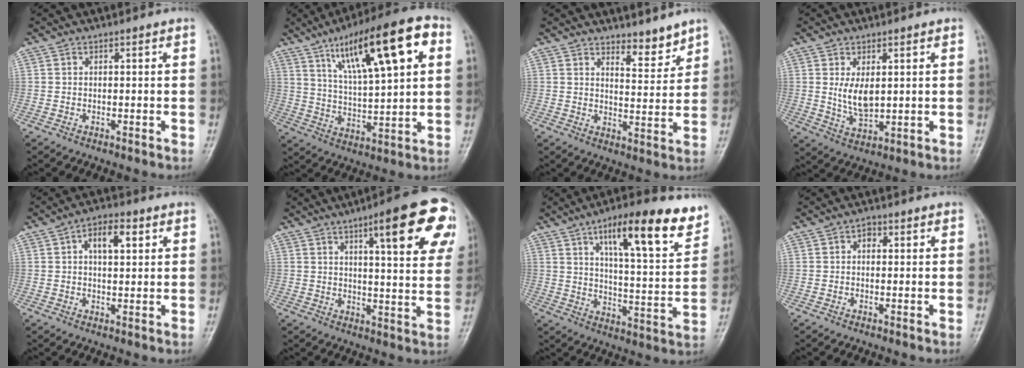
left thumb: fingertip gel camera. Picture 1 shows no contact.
{"total": 20.3, "force": [8.5, 5.7, 17.5], "torque": [-0.255, -0.005, 0.141]}
{"total": 5.0, "force": [4.3, 1.5, 2.0], "torque": [-0.016, -0.042, 0.069]}
{"total": 5.8, "force": [1.1, 3.0, 4.8], "torque": [-0.077, -0.014, 0.029]}
{"total": 6.5, "force": [2.1, 3.3, 5.2], "torque": [-0.075, 0.006, 0.030]}
{"total": 17.8, "force": [8.0, 4.1, 15.4], "torque": [-0.167, -0.017, 0.099]}
{"total": 18.1, "force": [10.5, 4.9, 13.8], "torque": [-0.170, -0.047, 0.160]}
{"total": 1.9, "force": [0.4, 1.2, 1.3], "torque": [-0.012, 0.005, 0.001]}